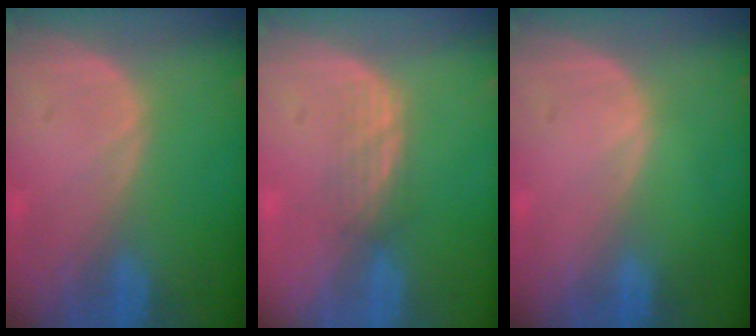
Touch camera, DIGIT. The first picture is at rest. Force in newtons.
{"total": 2.4, "press": 2.4, "slide": 0.5}
{"total": 0.0}